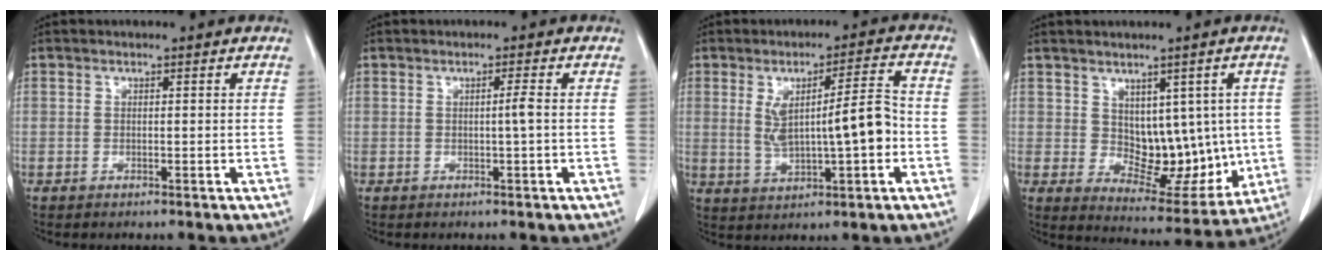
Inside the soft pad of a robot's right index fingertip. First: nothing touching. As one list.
[{"total": 1.3, "force": [-0.2, -0.4, 1.2], "torque": [-0.019, 0.000, -0.003]}, {"total": 9.4, "force": [-0.3, 1.5, 9.2], "torque": [-0.156, 0.017, 0.004]}, {"total": 10.5, "force": [0.7, 6.3, 8.4], "torque": [-0.094, 0.003, 0.034]}]